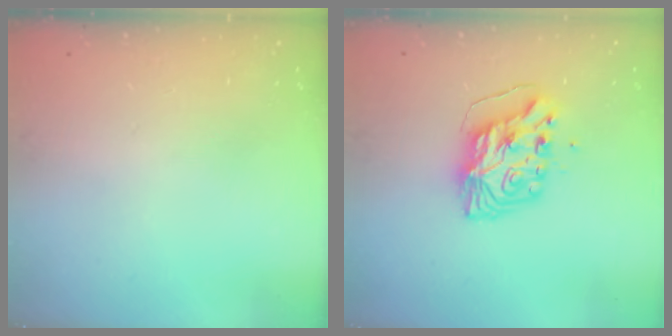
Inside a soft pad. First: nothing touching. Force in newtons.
{"total": 10.1, "press": 10.0, "slide": 1.0}